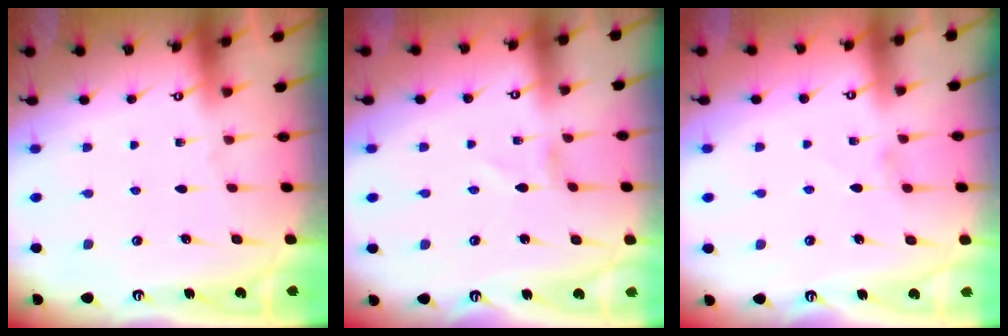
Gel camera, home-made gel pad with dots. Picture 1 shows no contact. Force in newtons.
{"total": 1.0, "press": 1.0, "slide": 0.1}
{"total": 1.4, "press": 1.3, "slide": 0.3}